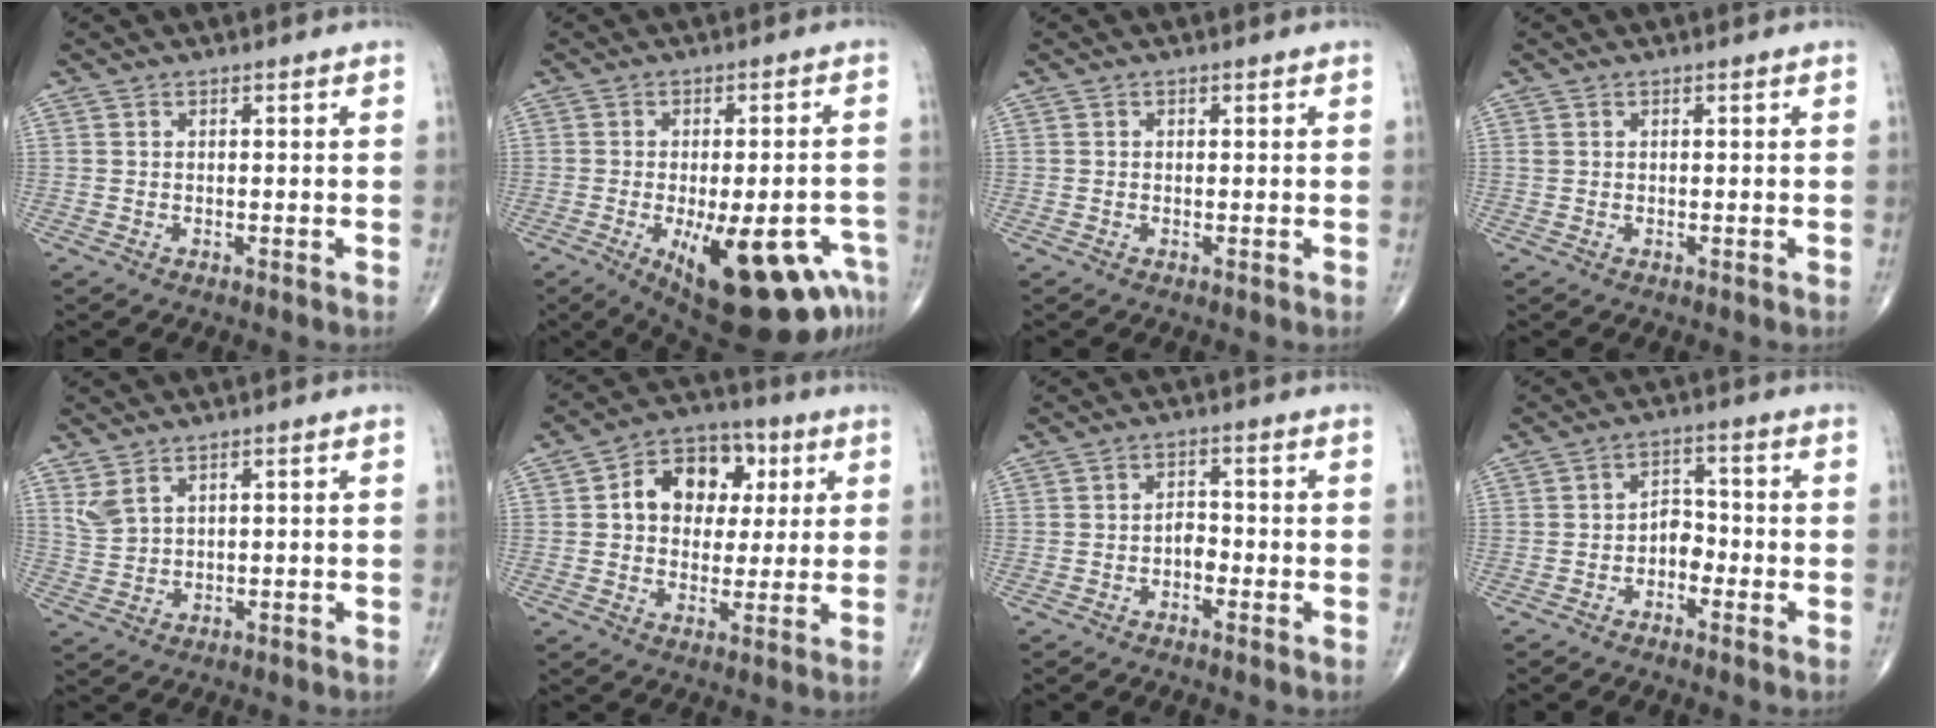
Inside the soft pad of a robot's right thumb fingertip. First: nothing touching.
{"total": 20.3, "force": [-9.5, 7.6, 16.3], "torque": [-0.156, 0.013, -0.116]}
{"total": 0.0}
{"total": 0.6, "force": [0.2, 0.5, 0.2], "torque": [-0.002, 0.002, 0.004]}
{"total": 3.6, "force": [2.4, 1.6, 2.1], "torque": [-0.044, -0.009, 0.058]}
{"total": 13.0, "force": [2.9, 9.8, 8.0], "torque": [-0.078, 0.011, 0.038]}
{"total": 2.9, "force": [-1.1, 1.7, 2.0], "torque": [-0.018, 0.012, -0.025]}
{"total": 4.1, "force": [-1.7, 2.7, 2.5], "torque": [-0.016, 0.024, -0.041]}